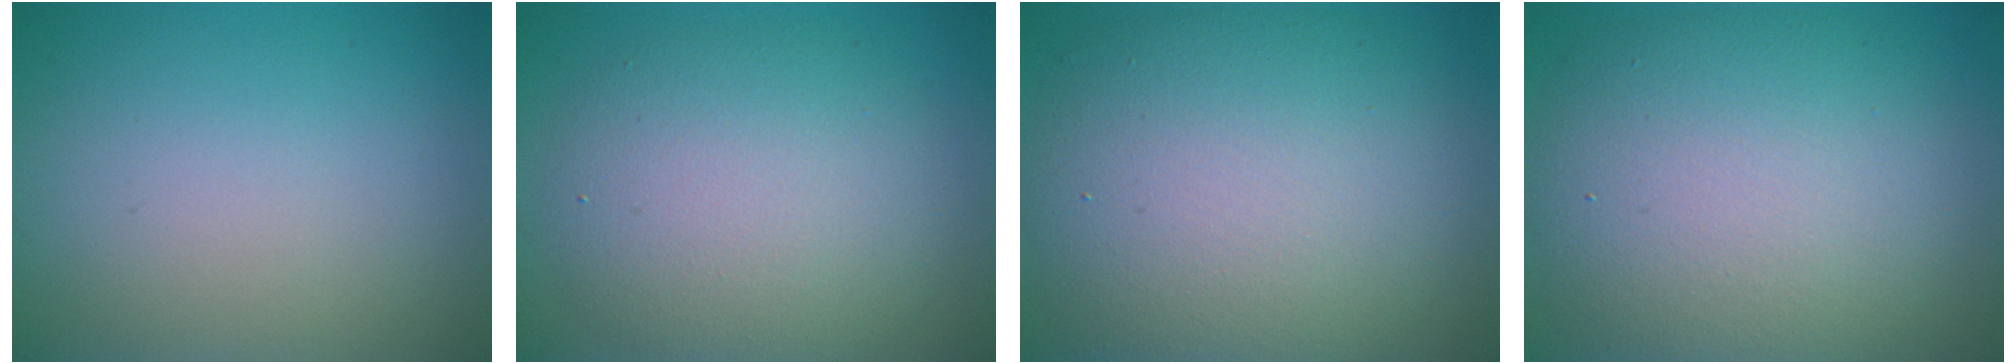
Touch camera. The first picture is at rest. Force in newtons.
{"total": 6.6, "press": 6.6, "slide": 0.1}
{"total": 11.6, "press": 11.6, "slide": 0.7}
{"total": 11.1, "press": 11.0, "slide": 0.6}